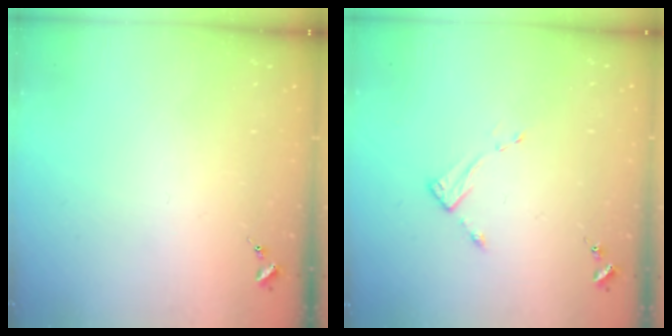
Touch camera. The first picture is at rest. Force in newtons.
{"total": 2.6, "press": 2.6, "slide": 0.3}